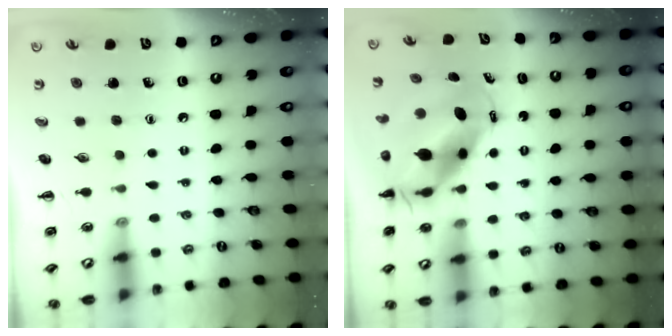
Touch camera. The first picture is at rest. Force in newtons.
{"total": 8.3, "press": 8.0, "slide": 2.1}